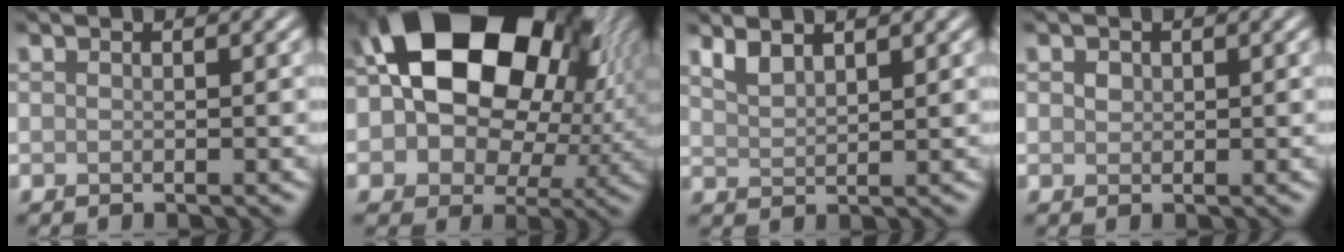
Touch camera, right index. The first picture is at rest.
{"total": 20.7, "force": [4.8, 14.8, 13.6], "torque": [-0.236, 0.046, 0.069]}
{"total": 2.0, "force": [1.6, 0.5, 1.1], "torque": [-0.029, -0.001, 0.035]}
{"total": 0.9, "force": [0.3, 0.7, 0.4], "torque": [-0.011, 0.001, 0.004]}